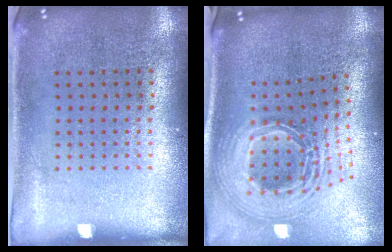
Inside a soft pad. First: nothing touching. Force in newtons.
{"total": 2.9, "press": 2.0, "slide": 2.1}